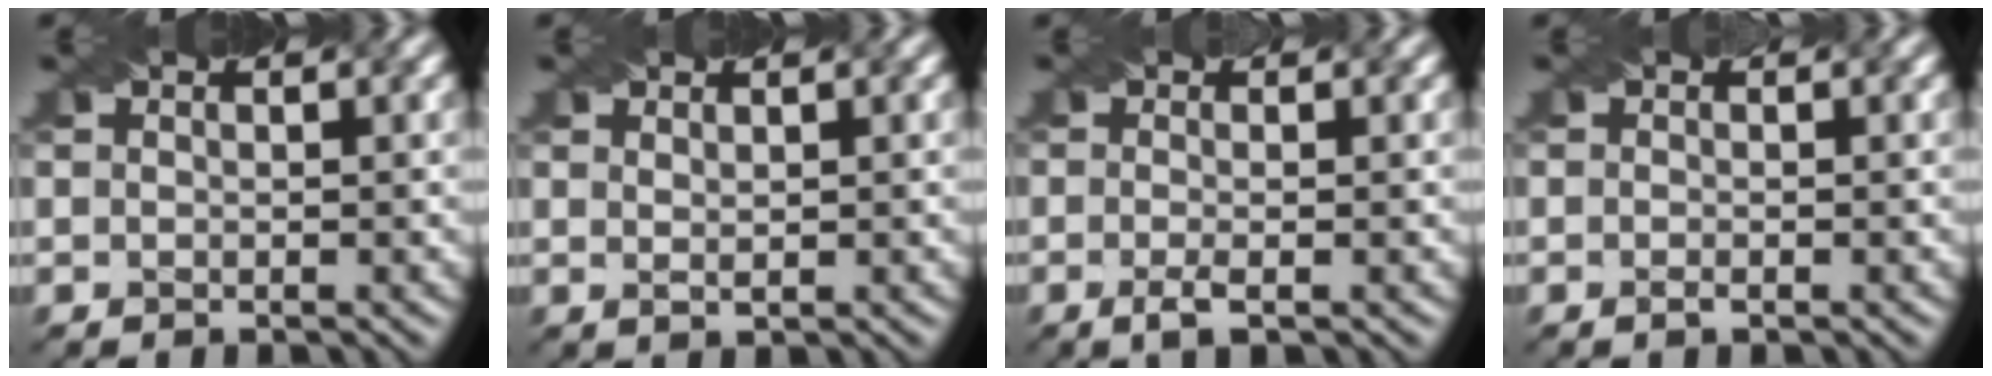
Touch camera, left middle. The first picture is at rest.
{"total": 1.2, "force": [0.8, 0.4, 0.8], "torque": [-0.011, -0.002, 0.015]}
{"total": 1.8, "force": [-0.8, 0.2, 1.7], "torque": [-0.037, -0.001, -0.018]}
{"total": 0.7, "force": [-0.4, 0.1, 0.6], "torque": [-0.010, 0.001, -0.010]}